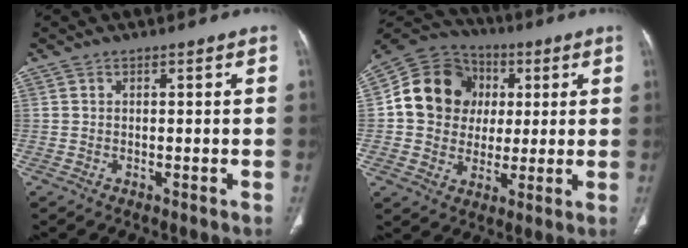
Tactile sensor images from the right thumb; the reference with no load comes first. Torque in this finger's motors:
{"motor_torque": [-0.36, 0.51, 0.29, -0.24, 0.18]}